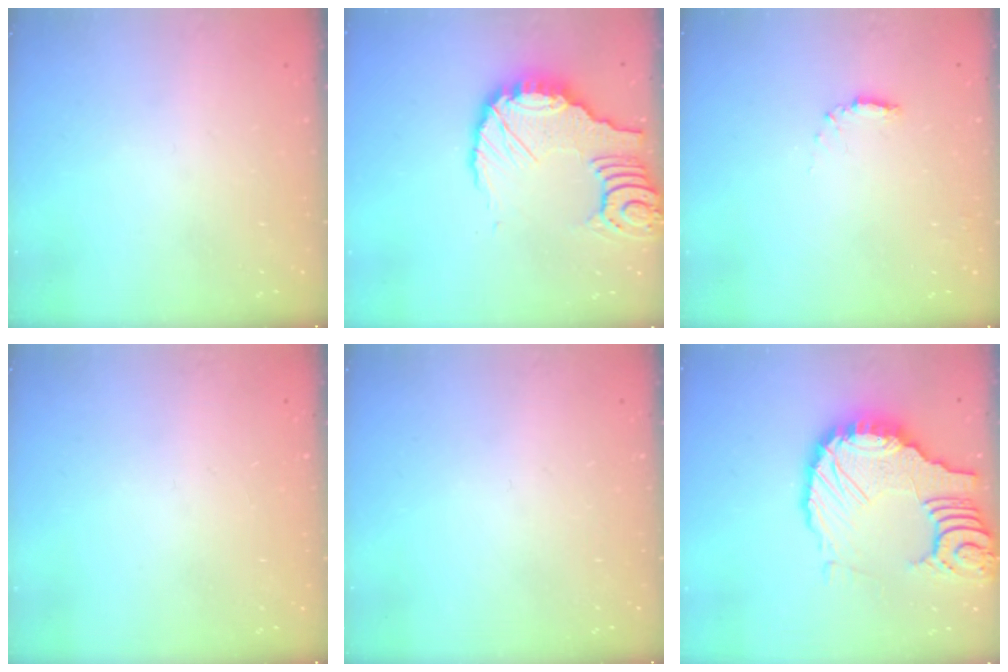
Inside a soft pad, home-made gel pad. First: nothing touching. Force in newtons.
{"total": 12.2, "press": 12.2, "slide": 1.3}
{"total": 4.5, "press": 4.5, "slide": 0.6}
{"total": 0.0}
{"total": 0.0}
{"total": 16.6, "press": 16.5, "slide": 1.8}